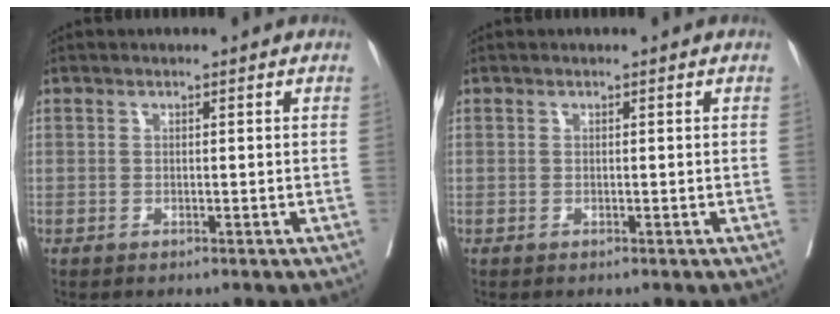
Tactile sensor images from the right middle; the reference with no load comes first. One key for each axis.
{"total": 0.0}